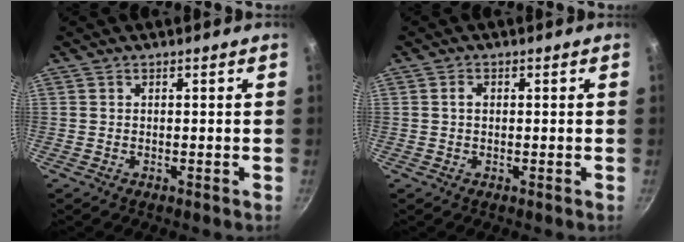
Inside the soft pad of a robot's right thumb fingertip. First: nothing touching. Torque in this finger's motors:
{"motor_torque": [-0.08, 0.18, 0.18, 0.15, 0.02]}